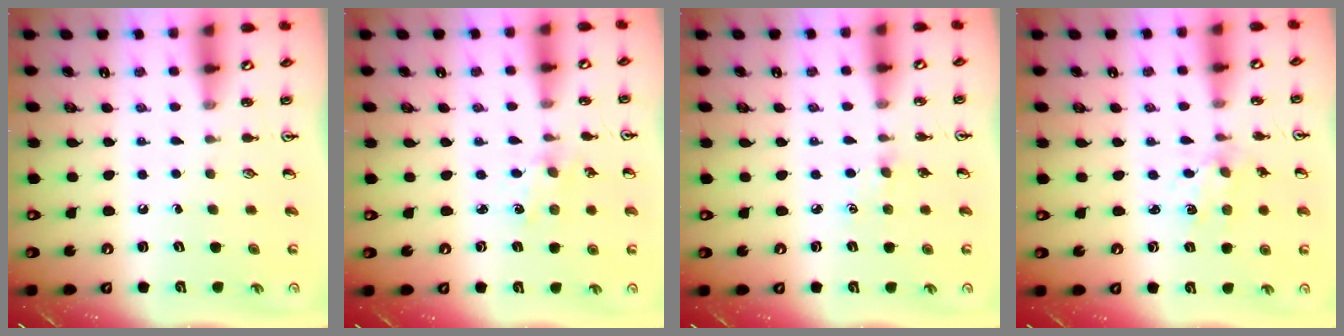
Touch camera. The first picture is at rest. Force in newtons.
{"total": 1.3, "press": 1.3, "slide": 0.2}
{"total": 2.2, "press": 2.2, "slide": 0.4}
{"total": 2.1, "press": 2.1, "slide": 0.3}